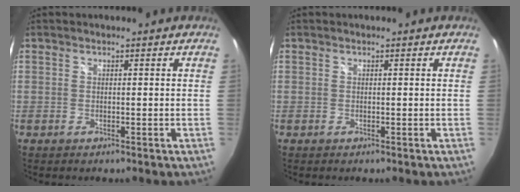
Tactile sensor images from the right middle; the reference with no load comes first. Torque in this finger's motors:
{"motor_torque": [0.00, 0.00, 0.00, 0.01]}